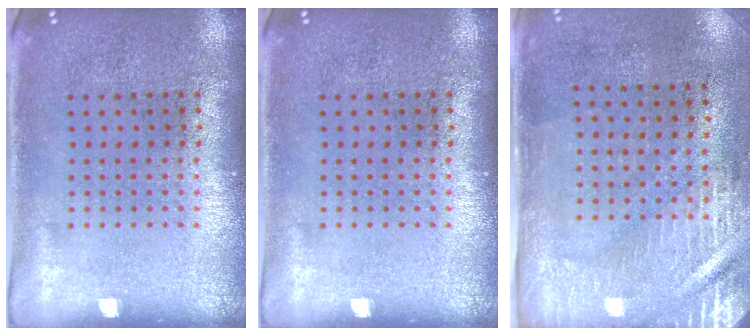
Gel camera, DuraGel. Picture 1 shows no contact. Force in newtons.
{"total": 0.0}
{"total": 2.9, "press": 2.5, "slide": 1.5}